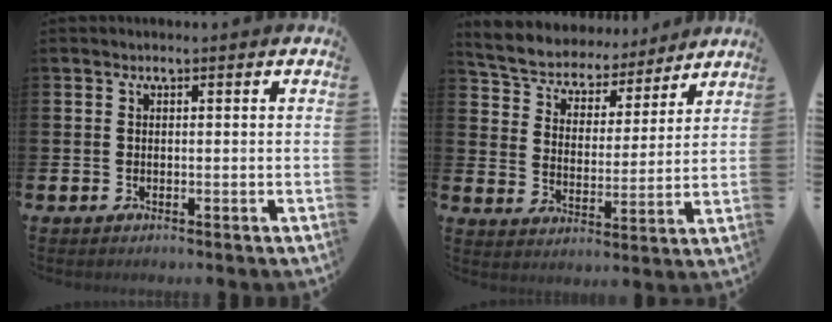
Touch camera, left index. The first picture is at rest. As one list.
[{"total": 6.1, "force": [5.8, 2.1, 0.3], "torque": [-0.046, -0.043, 0.100]}]